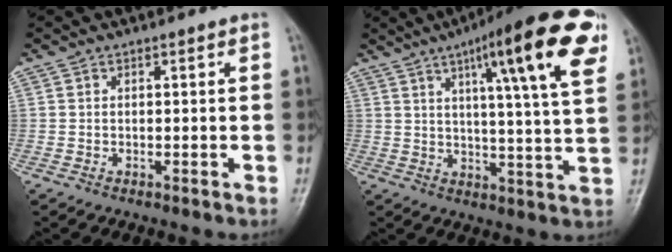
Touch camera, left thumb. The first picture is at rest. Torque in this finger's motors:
{"motor_torque": [0.70, 0.65, 1.70, -1.08, 0.23]}